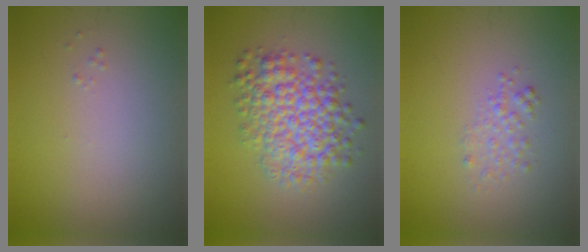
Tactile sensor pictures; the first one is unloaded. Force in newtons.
{"total": 6.4, "press": 6.4, "slide": 0.1}
{"total": 1.4, "press": 1.4, "slide": 0.1}